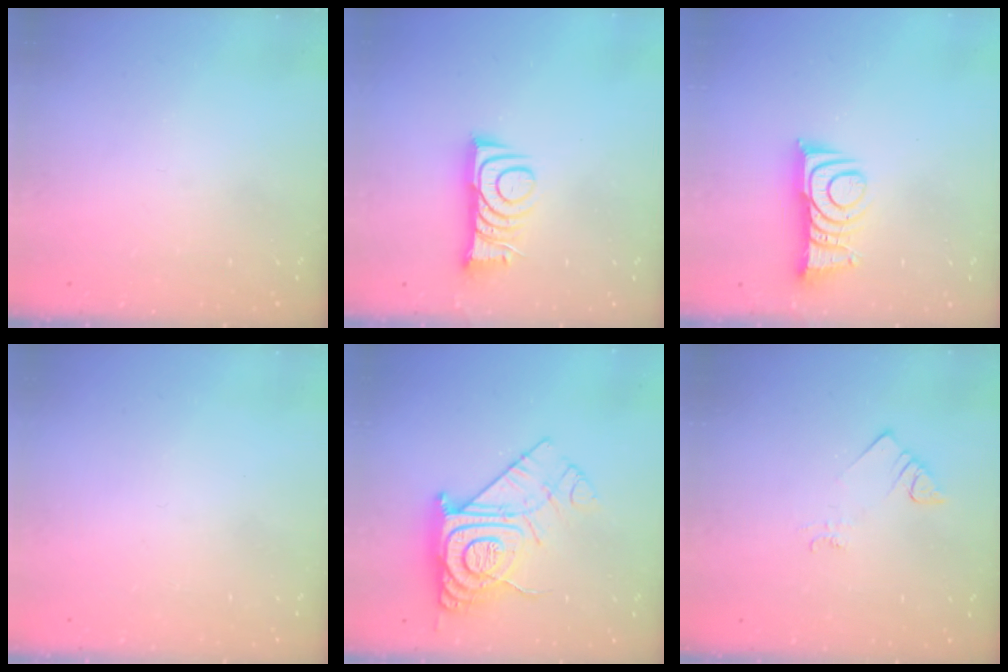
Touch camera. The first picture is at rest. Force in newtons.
{"total": 9.2, "press": 9.2, "slide": 0.3}
{"total": 10.0, "press": 9.9, "slide": 1.0}
{"total": 1.8, "press": 1.7, "slide": 0.1}
{"total": 14.8, "press": 14.7, "slide": 1.3}
{"total": 2.1, "press": 2.0, "slide": 0.5}